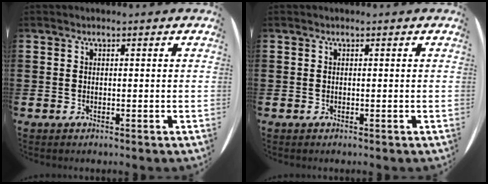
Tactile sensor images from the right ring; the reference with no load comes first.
{"total": 0.0}